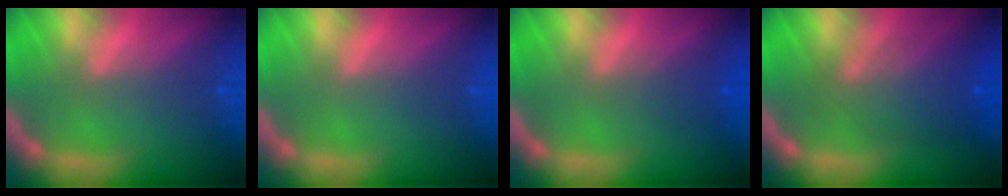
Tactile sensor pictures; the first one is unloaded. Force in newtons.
{"total": 0.0}
{"total": 2.0}
{"total": 6.0}